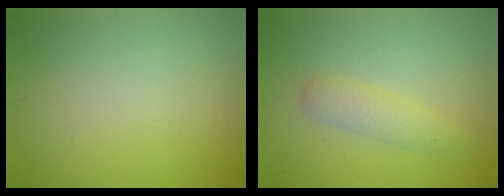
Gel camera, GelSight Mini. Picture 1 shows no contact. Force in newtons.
{"total": 2.0, "press": 2.0, "slide": 0.1}